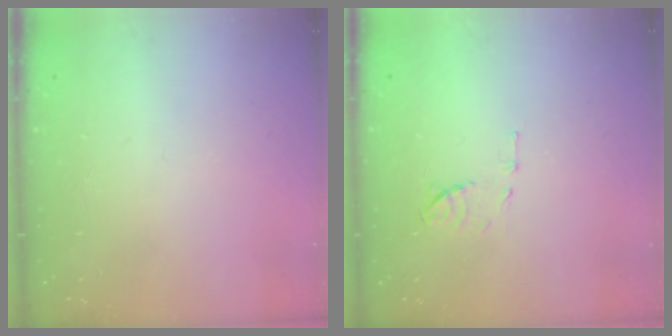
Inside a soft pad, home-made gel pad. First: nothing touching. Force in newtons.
{"total": 6.9, "press": 6.9, "slide": 0.7}